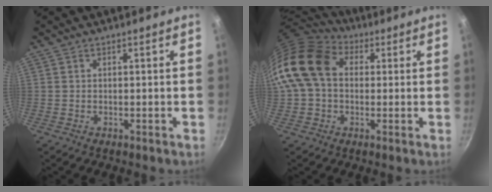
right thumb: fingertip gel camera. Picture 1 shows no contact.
{"total": 15.1, "force": [2.2, 11.4, 9.7], "torque": [-0.167, 0.026, 0.023]}